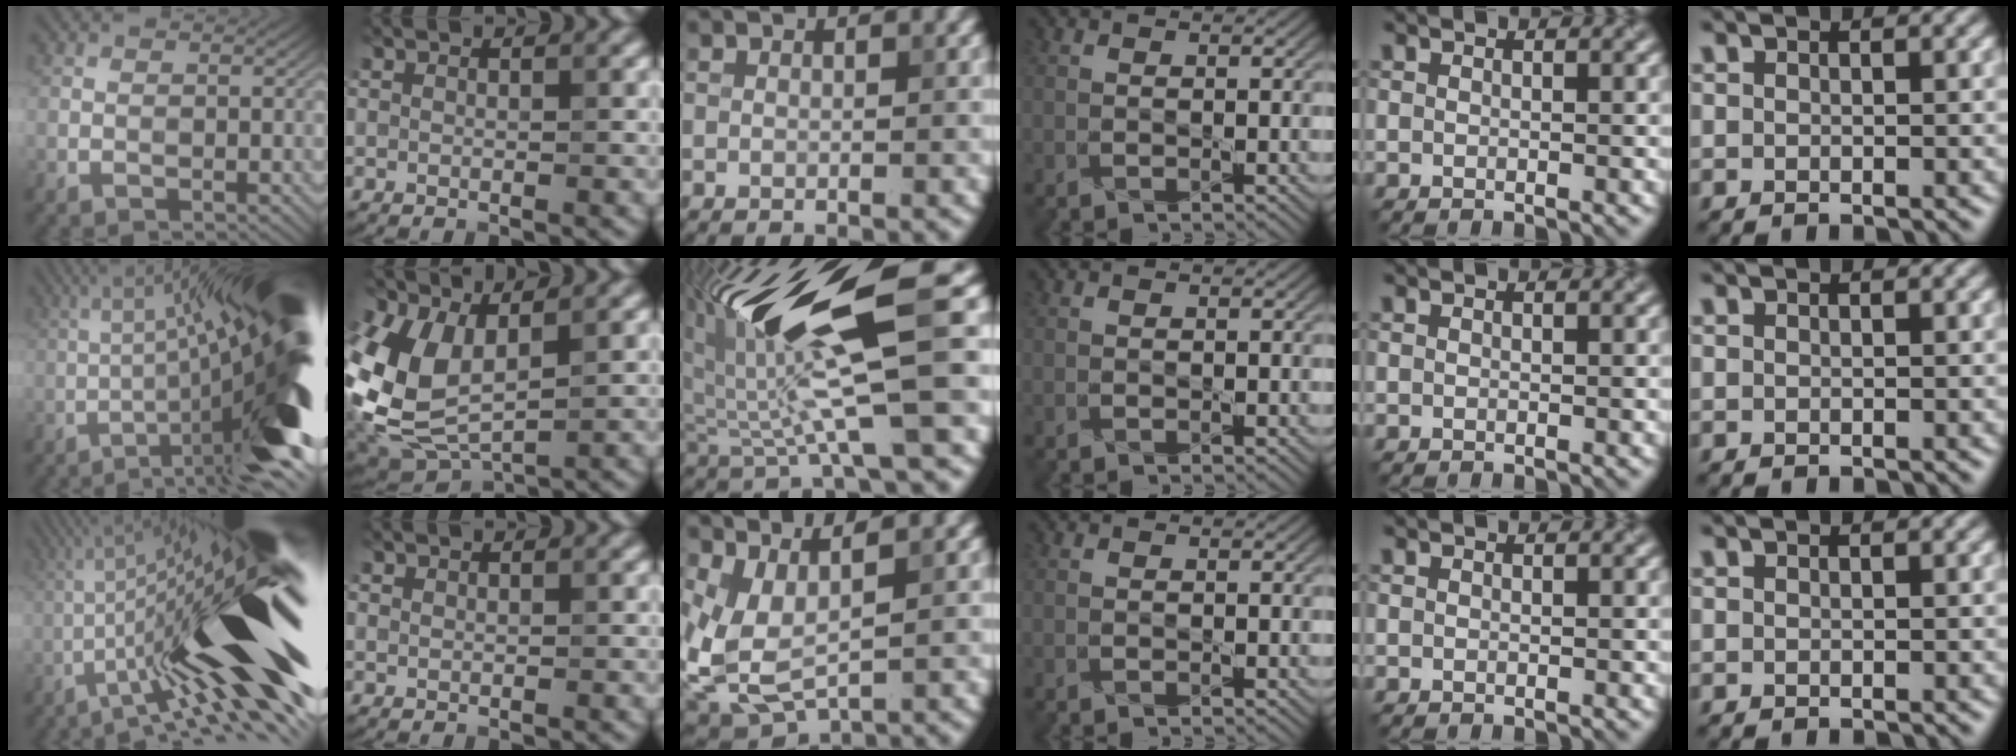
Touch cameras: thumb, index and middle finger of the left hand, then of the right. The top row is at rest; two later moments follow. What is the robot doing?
{"motion": "shake", "object": "medicine bottle"}